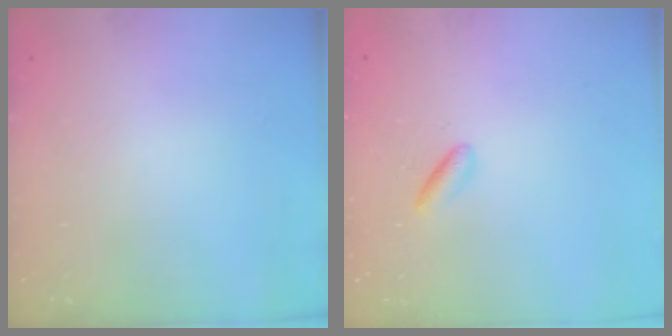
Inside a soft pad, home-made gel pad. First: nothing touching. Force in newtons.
{"total": 3.0, "press": 2.7, "slide": 1.2}